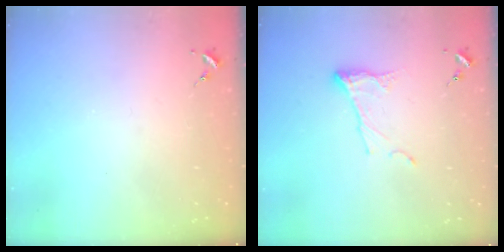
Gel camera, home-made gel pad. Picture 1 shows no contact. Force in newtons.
{"total": 8.9, "press": 8.9, "slide": 0.4}